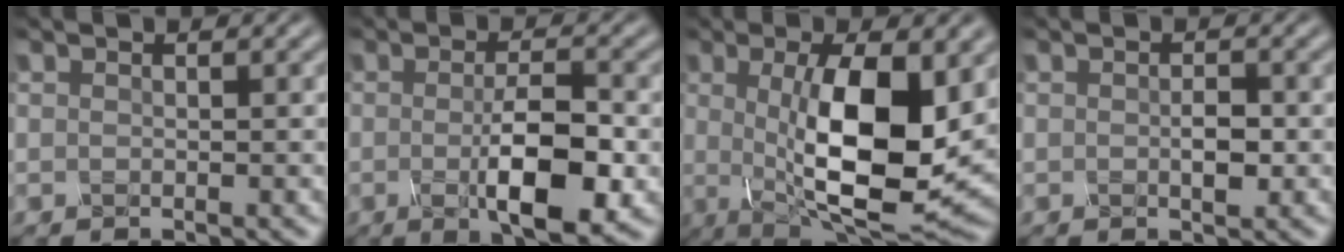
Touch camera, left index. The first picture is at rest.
{"total": 7.0, "force": [-1.5, 2.1, 6.5], "torque": [-0.106, -0.014, -0.023]}
{"total": 11.6, "force": [0.5, 3.9, 11.0], "torque": [-0.177, -0.023, 0.014]}
{"total": 1.7, "force": [-0.3, 0.8, 1.5], "torque": [-0.025, -0.007, -0.005]}